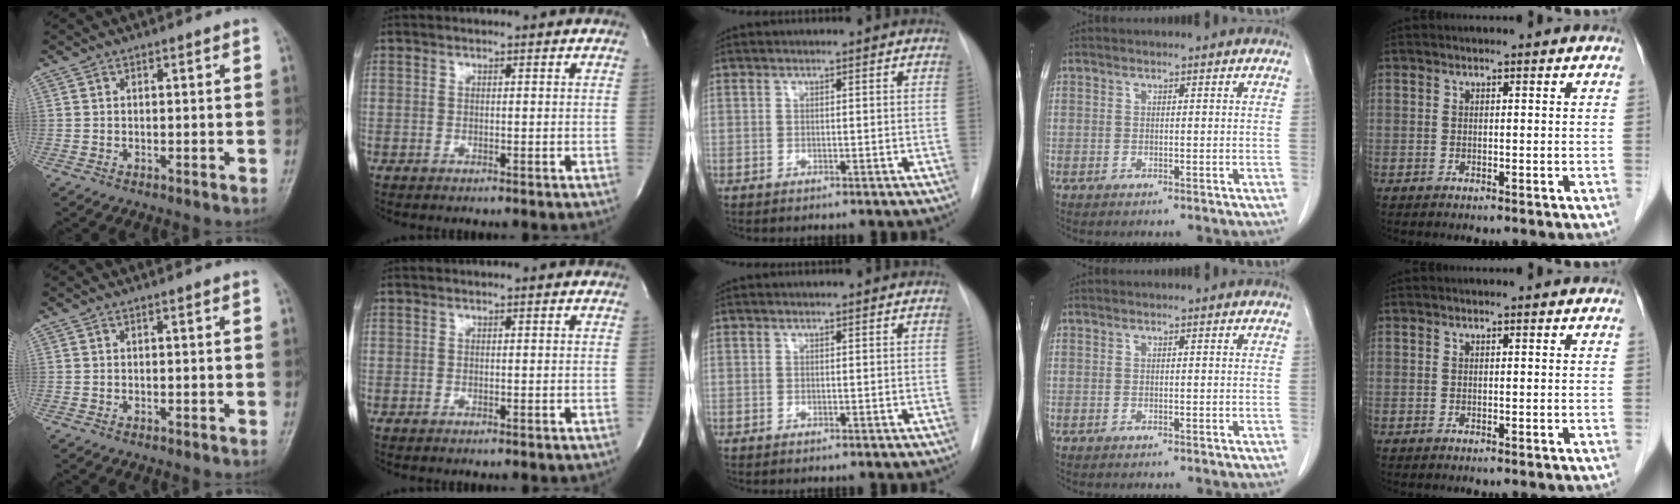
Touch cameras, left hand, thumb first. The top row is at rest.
{}